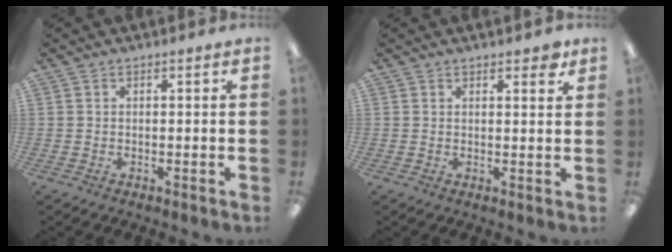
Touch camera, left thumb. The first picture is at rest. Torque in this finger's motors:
{"motor_torque": [0.11, 0.17, 0.01, -0.06, 0.00]}